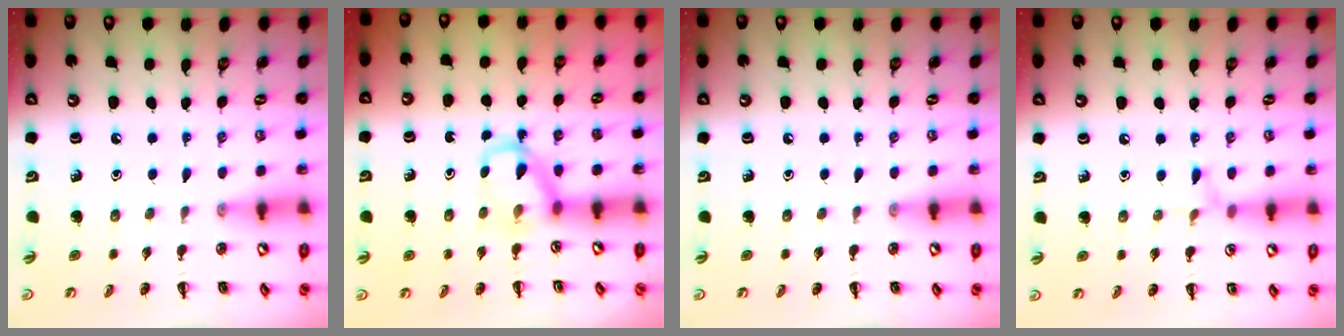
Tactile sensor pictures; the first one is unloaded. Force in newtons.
{"total": 4.0, "press": 3.9, "slide": 0.8}
{"total": 0.0}
{"total": 5.4, "press": 5.1, "slide": 1.8}